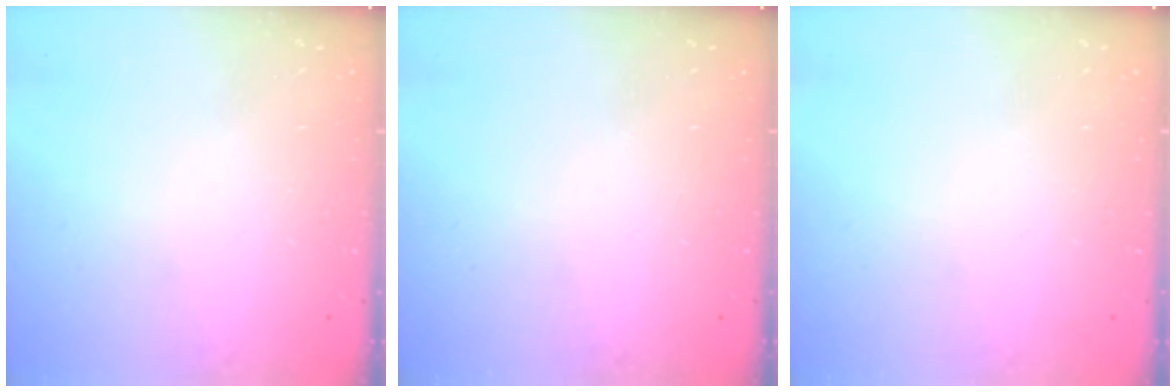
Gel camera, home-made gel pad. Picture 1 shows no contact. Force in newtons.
{"total": 0.0}
{"total": 0.0}